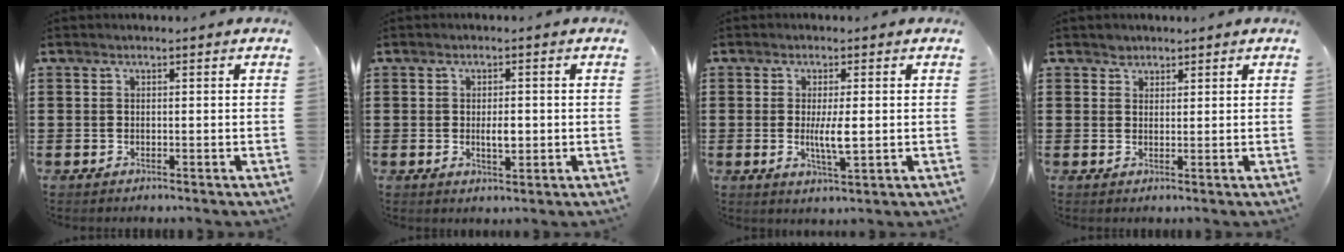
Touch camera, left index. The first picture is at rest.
{"total": 3.0, "force": [-0.1, 1.1, 2.7], "torque": [-0.044, -0.004, -0.004]}
{"total": 4.8, "force": [-0.1, 0.9, 4.7], "torque": [-0.091, -0.006, -0.005]}
{"total": 1.6, "force": [1.2, 1.0, 0.0], "torque": [0.005, -0.001, 0.023]}